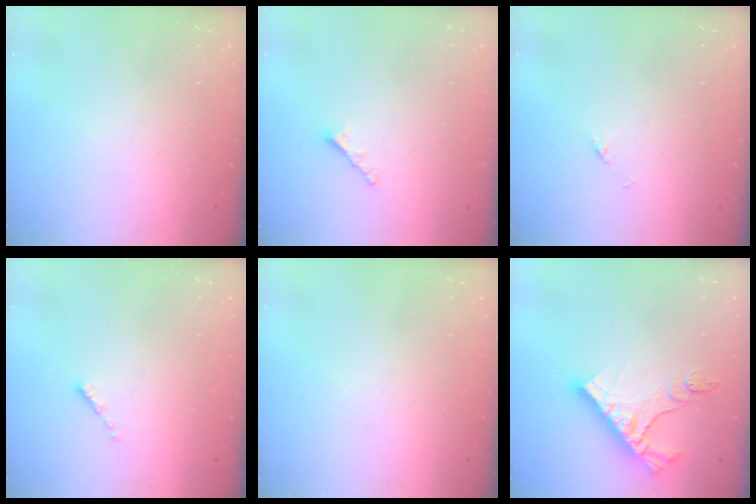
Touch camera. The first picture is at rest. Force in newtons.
{"total": 2.3, "press": 2.3, "slide": 0.1}
{"total": 2.1, "press": 2.1, "slide": 0.3}
{"total": 0.0}
{"total": 0.0}
{"total": 11.8, "press": 11.8, "slide": 1.1}